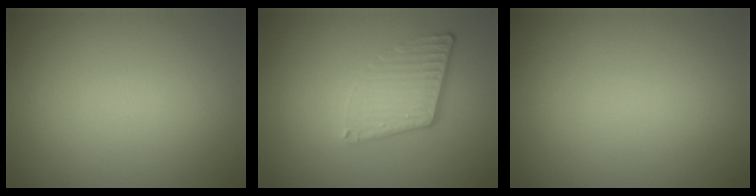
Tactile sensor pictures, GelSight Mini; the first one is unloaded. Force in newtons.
{"total": 4.1, "press": 2.7, "slide": 3.1}
{"total": 0.0}